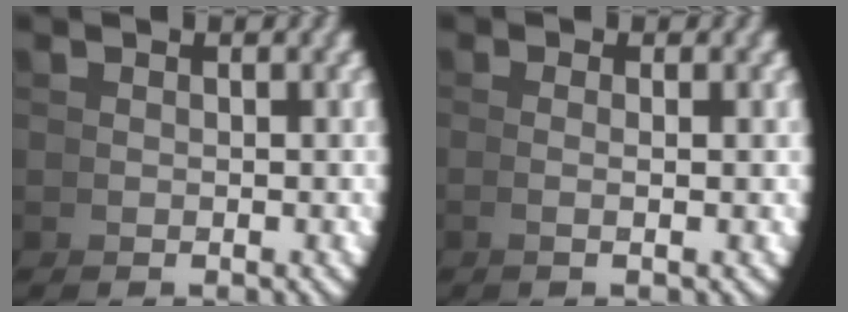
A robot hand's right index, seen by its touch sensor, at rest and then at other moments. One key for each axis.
{"total": 1.6, "fx": 0.0, "fy": -1.1, "fz": 1.1, "tx": -0.024, "ty": 0.002, "tz": 0.001}